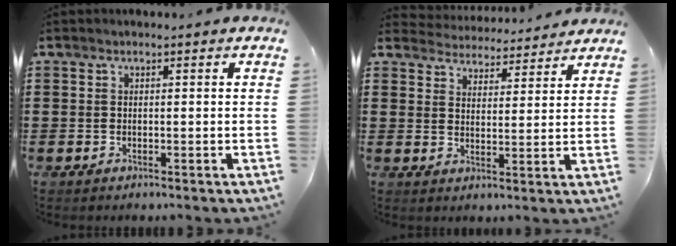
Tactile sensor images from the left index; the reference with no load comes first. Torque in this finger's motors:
{"motor_torque": [0.79, -1.35, -0.02, -0.08]}